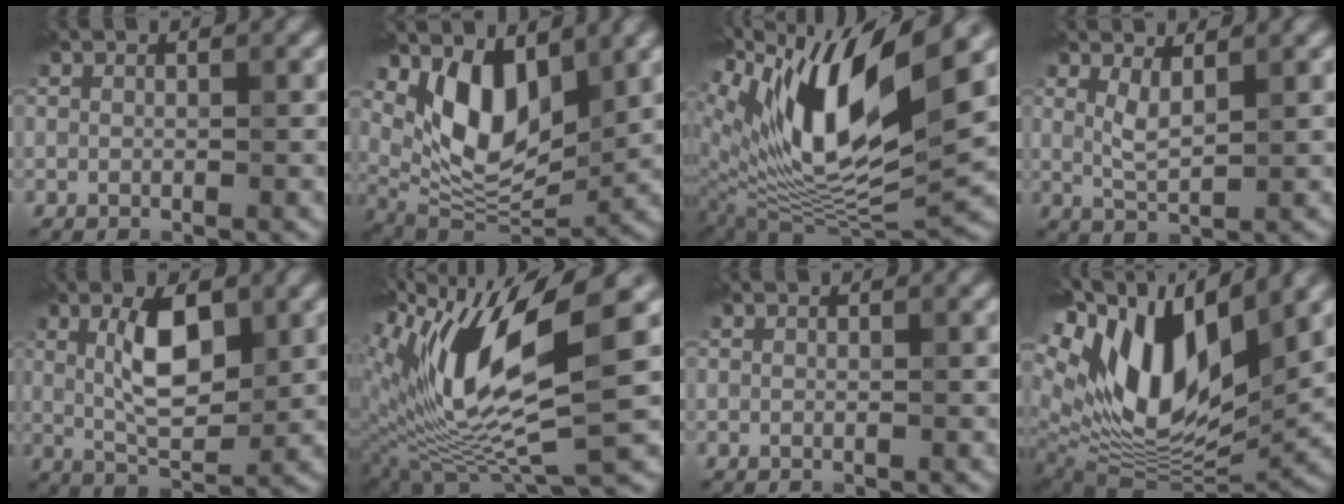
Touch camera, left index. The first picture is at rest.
{"total": 7.6, "force": [3.1, 4.0, 5.7], "torque": [-0.104, -0.026, 0.056]}
{"total": 14.8, "force": [5.7, 5.4, 12.5], "torque": [-0.244, 0.001, 0.102]}
{"total": 2.1, "force": [1.2, 0.4, 1.7], "torque": [-0.038, -0.005, 0.027]}
{"total": 5.5, "force": [1.4, 2.1, 4.9], "torque": [-0.089, 0.003, 0.027]}
{"total": 12.0, "force": [3.5, 3.4, 10.9], "torque": [-0.209, -0.006, 0.067]}
{"total": 0.0}
{"total": 15.8, "force": [5.7, 7.3, 12.8], "torque": [-0.249, 0.012, 0.101]}